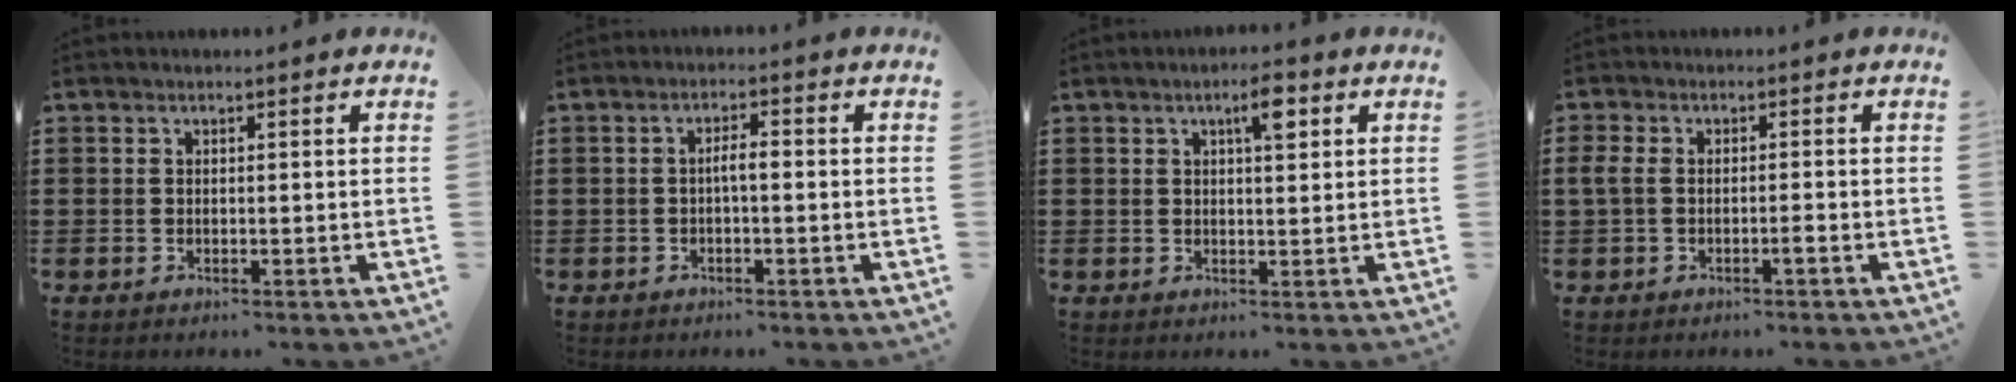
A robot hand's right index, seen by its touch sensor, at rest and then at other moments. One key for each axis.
{"total": 2.1, "fx": -0.3, "fy": 0.4, "fz": 2.0, "tx": -0.038, "ty": 0.003, "tz": -0.007}
{"total": 3.9, "fx": 2.0, "fy": 0.7, "fz": 3.2, "tx": -0.053, "ty": 0.002, "tz": 0.029}
{"total": 2.4, "fx": -0.7, "fy": 1.0, "fz": 2.0, "tx": -0.046, "ty": 0.000, "tz": -0.017}